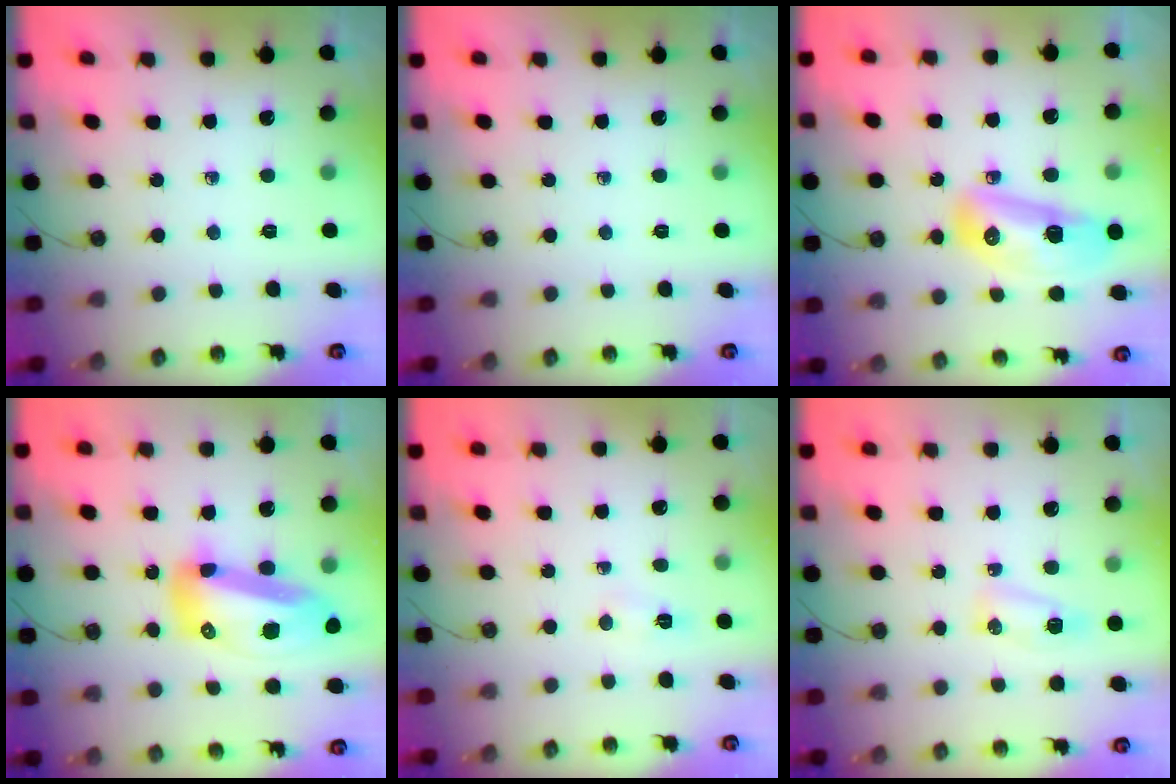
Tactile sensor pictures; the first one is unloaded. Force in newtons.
{"total": 0.0}
{"total": 14.5, "press": 13.9, "slide": 4.0}
{"total": 18.4, "press": 18.3, "slide": 2.4}
{"total": 2.9, "press": 2.9, "slide": 0.4}
{"total": 5.1, "press": 5.1, "slide": 0.6}